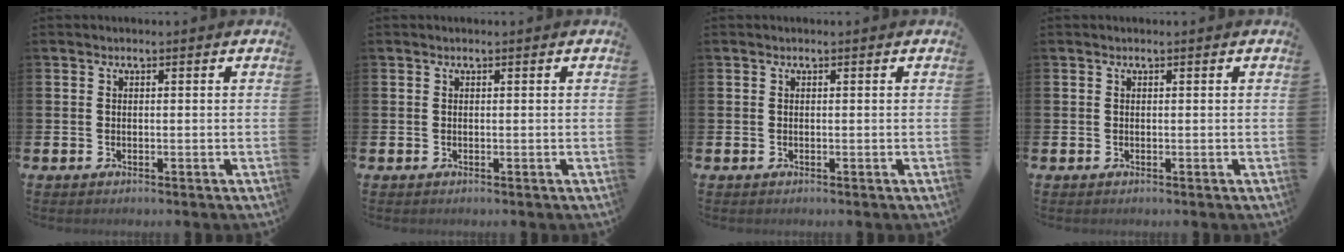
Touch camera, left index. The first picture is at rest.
{"total": 0.0}
{"total": 0.0}
{"total": 0.0}